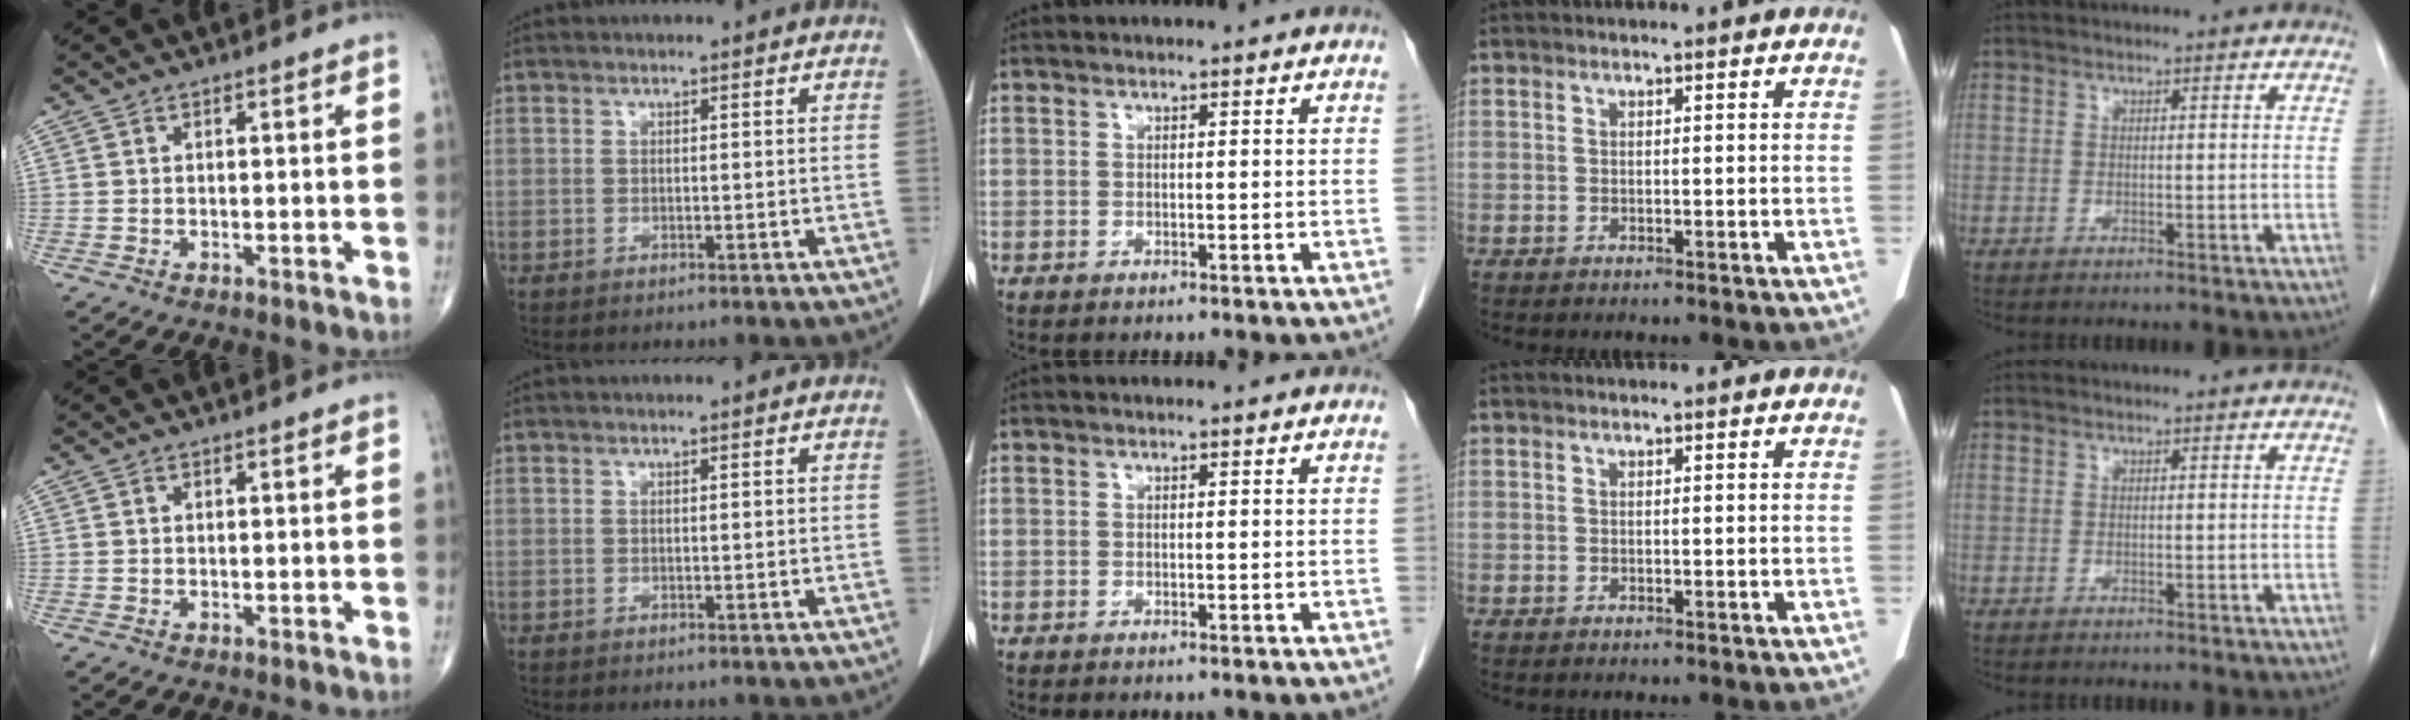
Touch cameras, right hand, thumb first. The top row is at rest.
{}